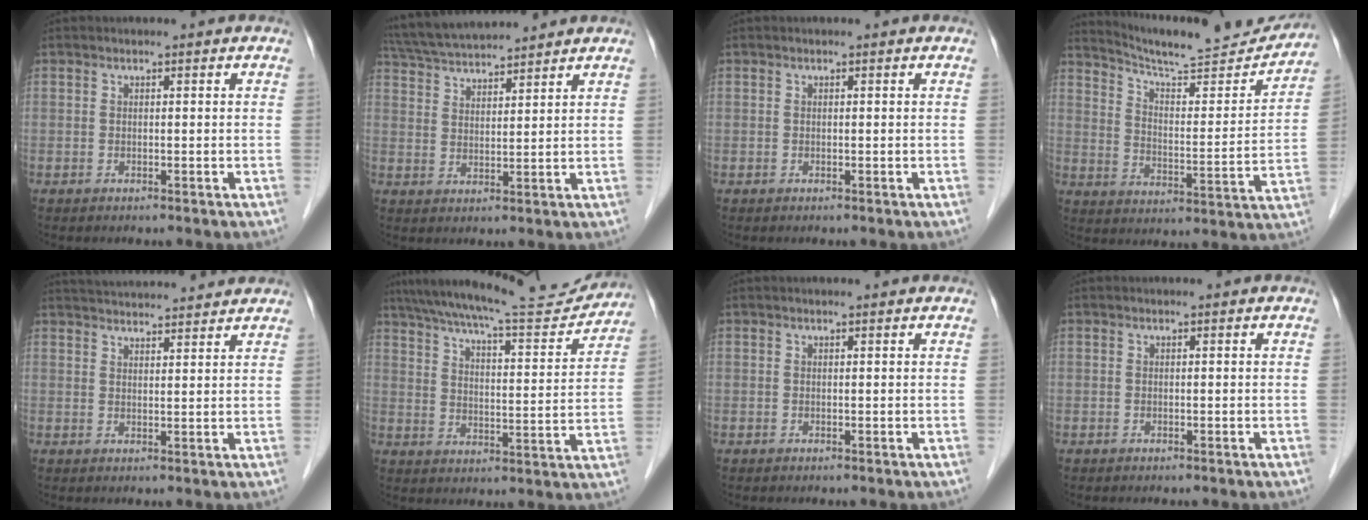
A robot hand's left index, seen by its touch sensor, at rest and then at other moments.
{"total": 10.7, "force": [10.1, 0.6, 3.5], "torque": [-0.074, 0.033, 0.177]}
{"total": 0.0}
{"total": 18.1, "force": [17.4, 1.1, 5.0], "torque": [-0.084, -0.040, 0.248]}
{"total": 12.2, "force": [11.6, 1.0, 3.7], "torque": [-0.064, 0.030, 0.164]}
{"total": 19.2, "force": [17.8, 1.5, 7.1], "torque": [-0.120, -0.011, 0.253]}
{"total": 1.0, "force": [0.9, 0.0, 0.5], "torque": [-0.007, 0.012, 0.016]}
{"total": 0.0}